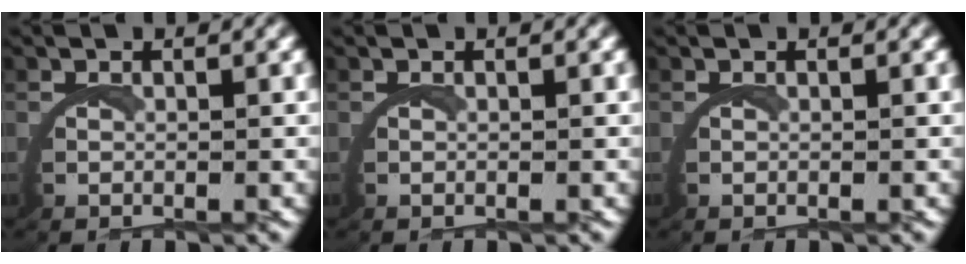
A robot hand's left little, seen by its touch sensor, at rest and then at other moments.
{"total": 0.0}
{"total": 0.0}